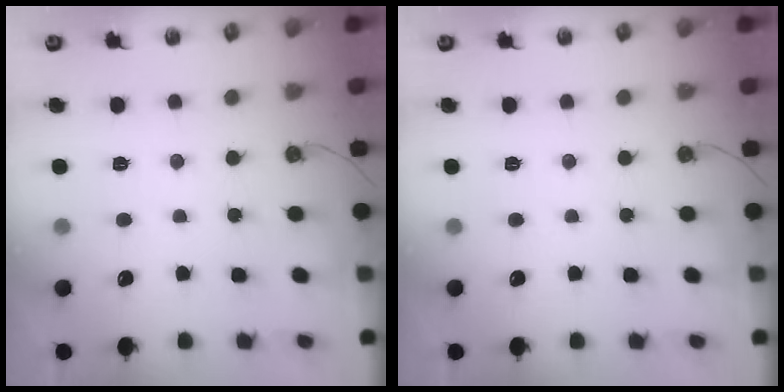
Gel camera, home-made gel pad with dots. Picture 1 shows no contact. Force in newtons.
{"total": 0.0}